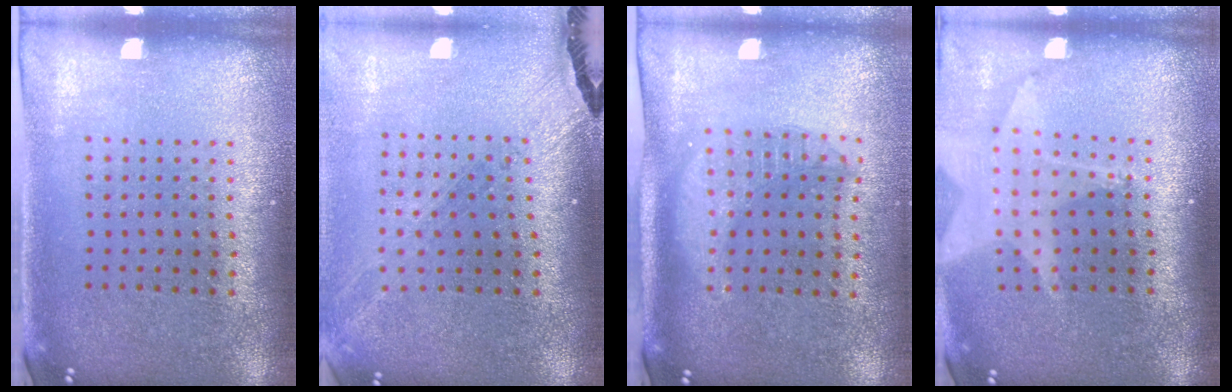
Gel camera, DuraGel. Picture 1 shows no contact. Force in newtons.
{"total": 1.5, "press": 1.4, "slide": 0.3}
{"total": 1.8, "press": 1.5, "slide": 0.9}
{"total": 1.7, "press": 1.5, "slide": 0.9}